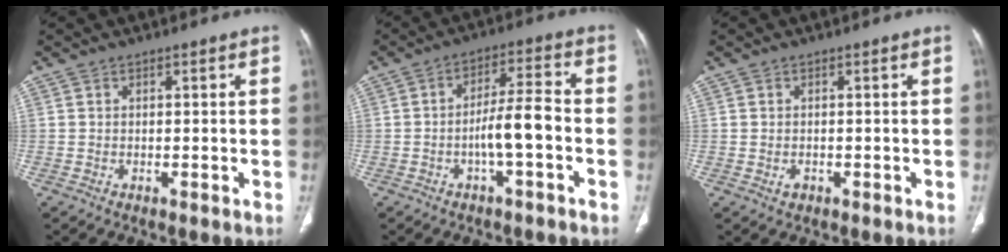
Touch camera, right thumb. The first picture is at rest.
{"total": 7.7, "force": [-2.4, 1.7, 7.1], "torque": [-0.129, 0.032, -0.041]}
{"total": 1.3, "force": [-0.4, 1.0, 0.7], "torque": [-0.012, 0.004, -0.001]}